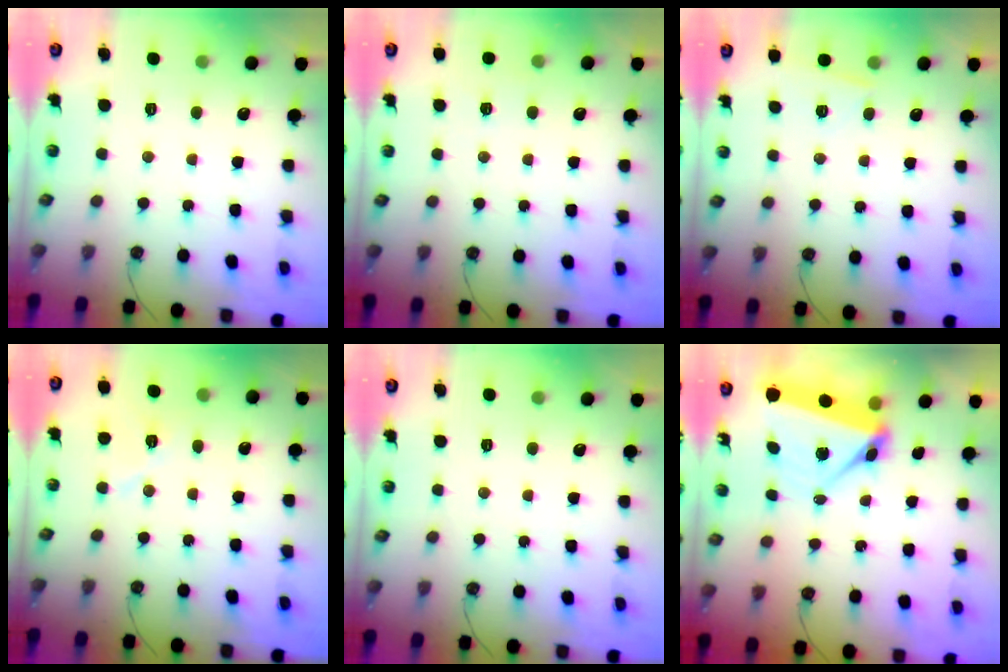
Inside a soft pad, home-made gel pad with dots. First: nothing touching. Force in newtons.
{"total": 3.4, "press": 2.2, "slide": 2.7}
{"total": 2.6, "press": 2.6, "slide": 0.7}
{"total": 11.3, "press": 4.6, "slide": 10.3}
{"total": 0.0}
{"total": 7.4, "press": 7.4, "slide": 0.9}